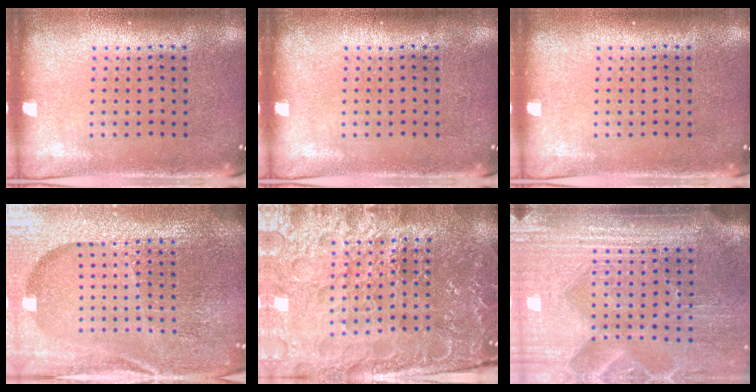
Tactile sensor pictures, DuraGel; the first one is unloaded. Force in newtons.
{"total": 0.0}
{"total": 0.0}
{"total": 6.4, "press": 5.5, "slide": 3.1}
{"total": 4.7, "press": 4.5, "slide": 1.3}
{"total": 4.6, "press": 4.1, "slide": 2.2}